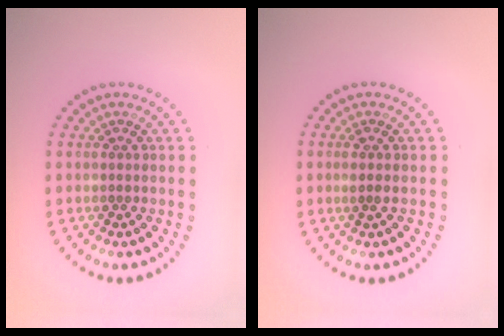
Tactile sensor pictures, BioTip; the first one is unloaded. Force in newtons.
{"total": 0.7, "press": 0.5, "slide": 0.5}